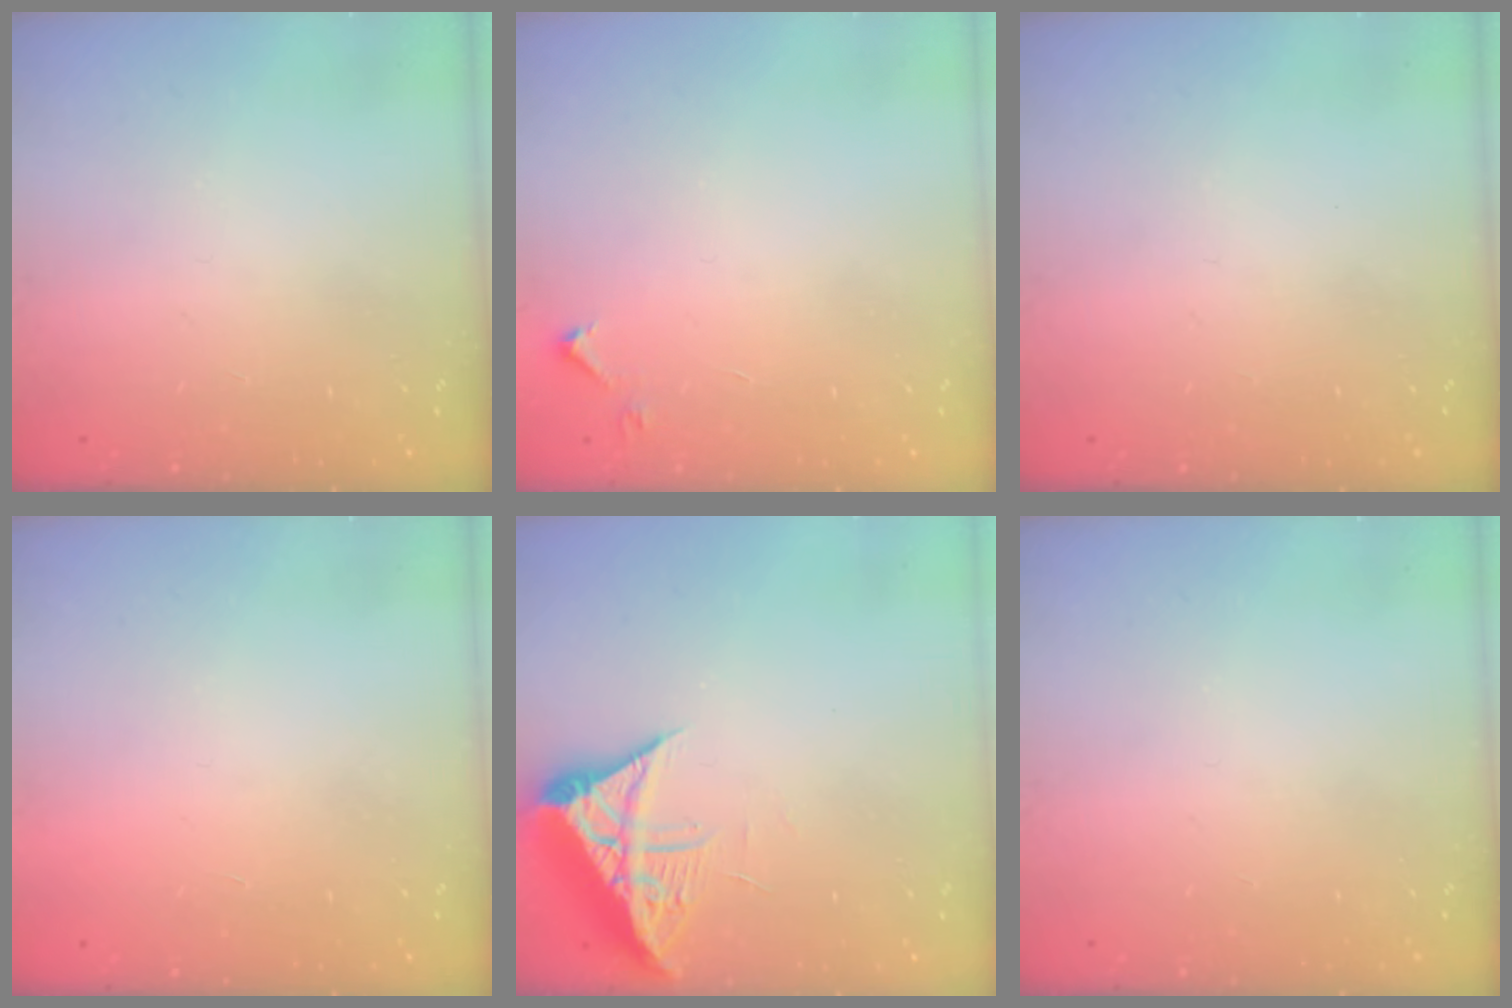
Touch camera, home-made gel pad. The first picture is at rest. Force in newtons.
{"total": 3.8, "press": 3.7, "slide": 0.6}
{"total": 0.0}
{"total": 1.7, "press": 1.7, "slide": 0.1}
{"total": 8.1, "press": 8.0, "slide": 0.8}
{"total": 0.0}